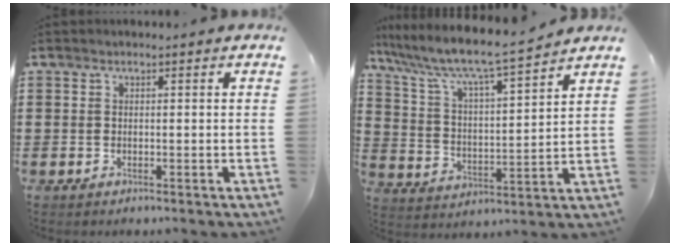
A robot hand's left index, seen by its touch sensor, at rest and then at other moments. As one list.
[{"total": 7.5, "force": [6.5, 0.4, 3.8], "torque": [-0.103, -0.044, 0.102]}]